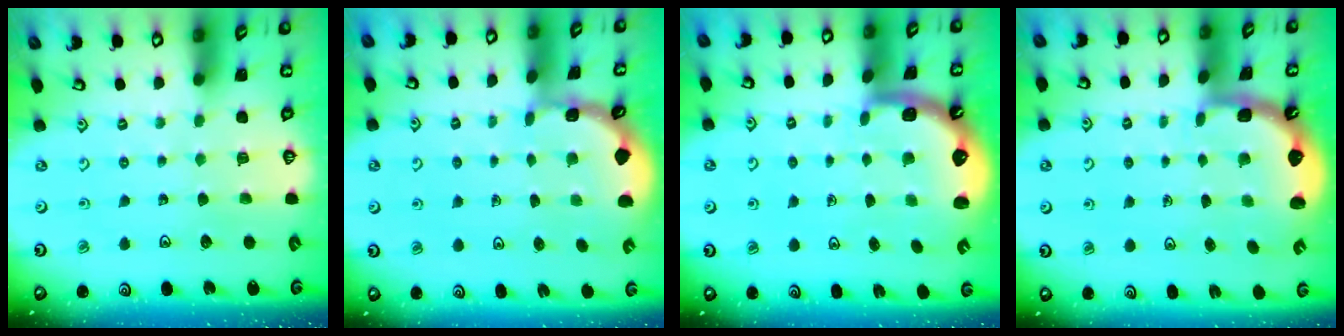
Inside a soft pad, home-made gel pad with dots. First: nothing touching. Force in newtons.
{"total": 1.5, "press": 1.5, "slide": 0.2}
{"total": 1.9, "press": 1.8, "slide": 0.6}
{"total": 2.6, "press": 1.7, "slide": 1.9}